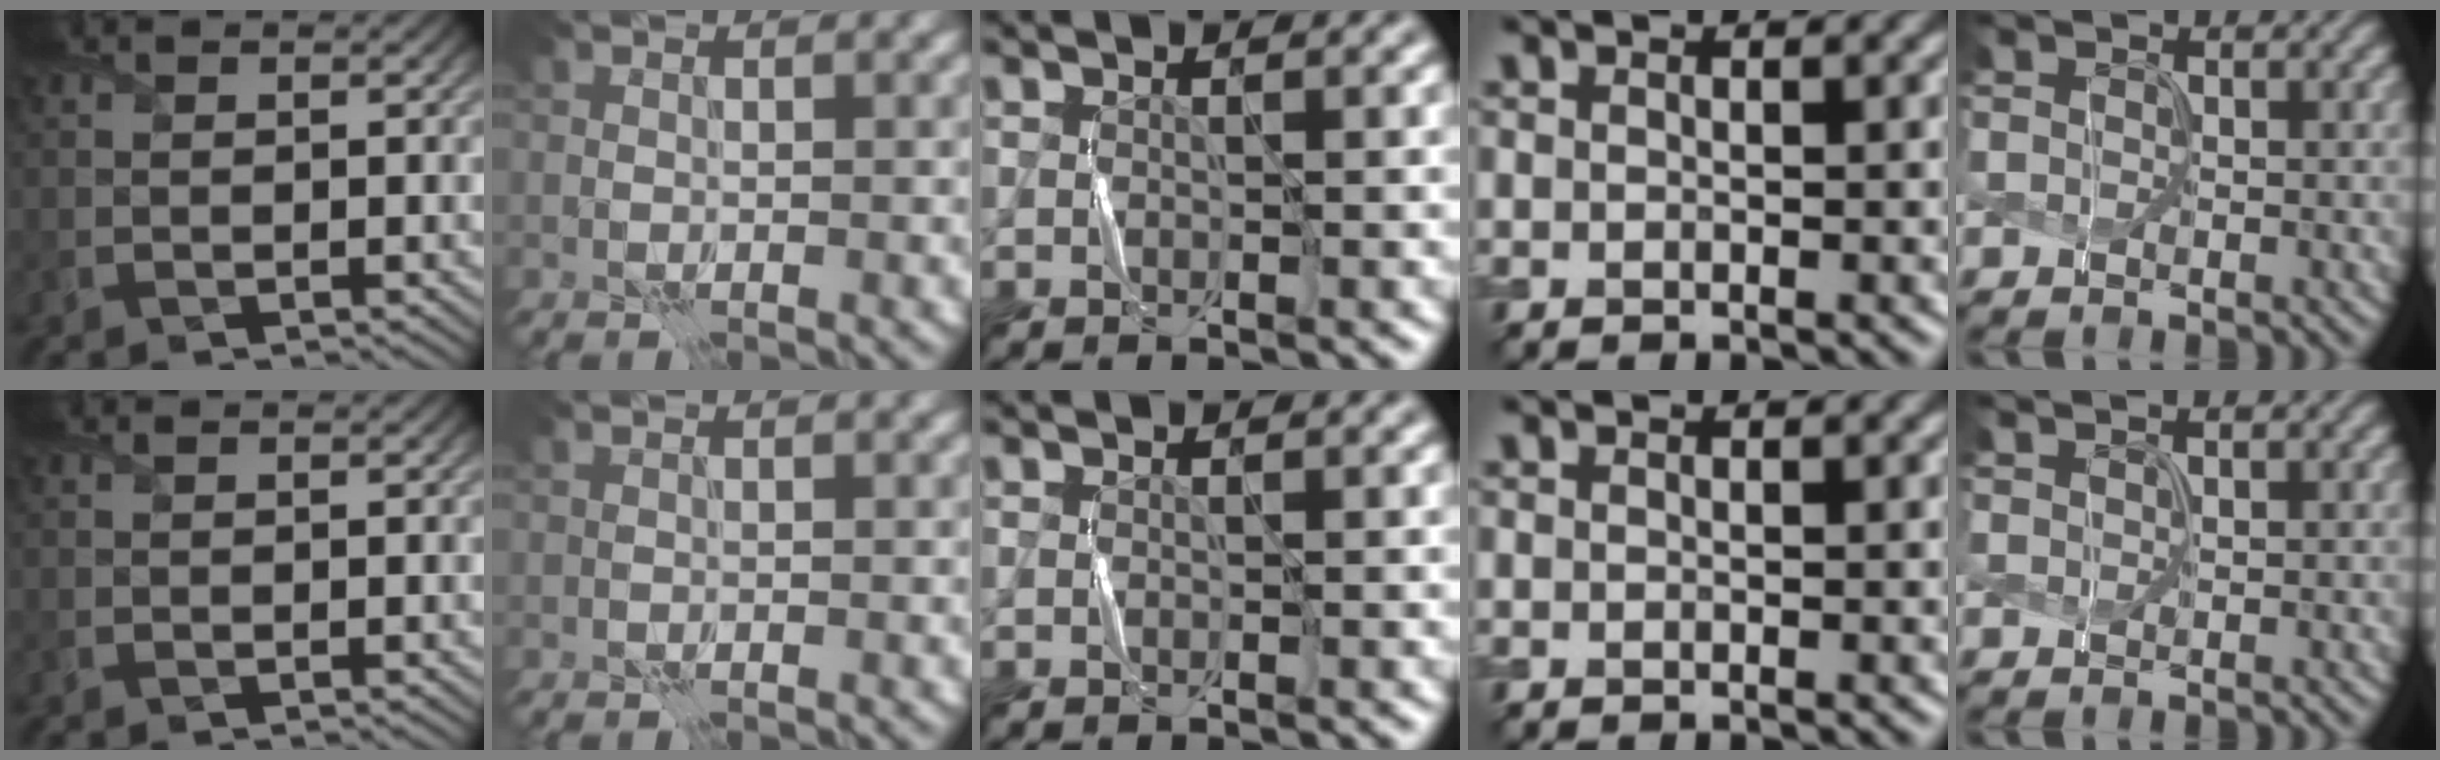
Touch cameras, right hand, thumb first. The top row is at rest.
{"little": {"total": 1.2, "force": [1.0, 0.3, 0.7], "torque": [-0.006, -0.004, 0.010]}}